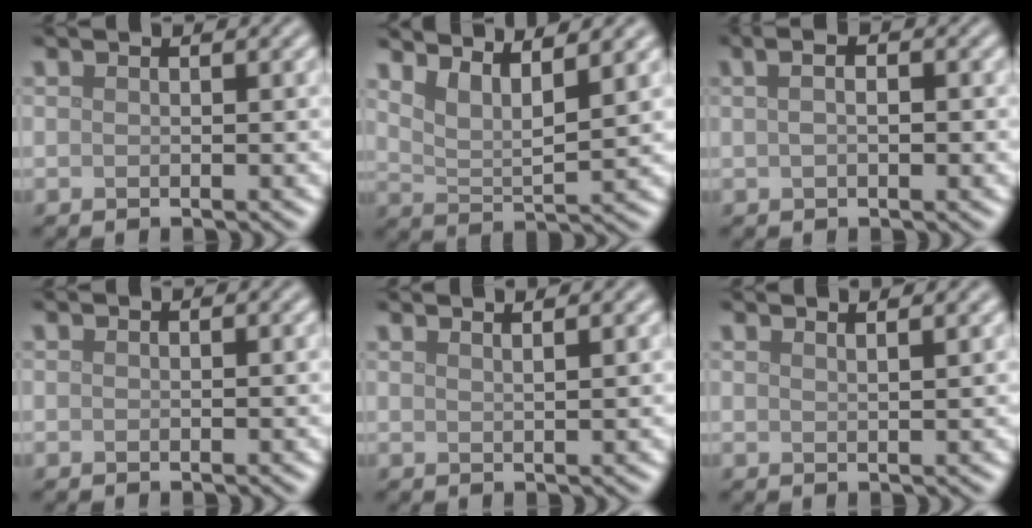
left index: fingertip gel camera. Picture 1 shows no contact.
{"total": 4.1, "force": [2.9, 1.0, 2.7], "torque": [-0.053, -0.001, 0.057]}
{"total": 3.9, "force": [1.3, 2.0, 3.0], "torque": [-0.034, 0.027, -0.004]}
{"total": 0.0}
{"total": 2.8, "force": [2.1, 1.0, 1.5], "torque": [0.008, 0.013, -0.002]}
{"total": 3.1, "force": [2.3, 1.2, 1.7], "torque": [0.008, 0.017, -0.003]}